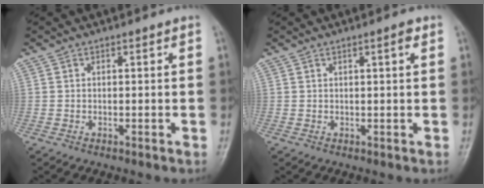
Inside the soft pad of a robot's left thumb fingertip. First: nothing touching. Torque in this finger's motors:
{"motor_torque": [-0.10, -0.05, -0.07, -0.17, -0.01]}